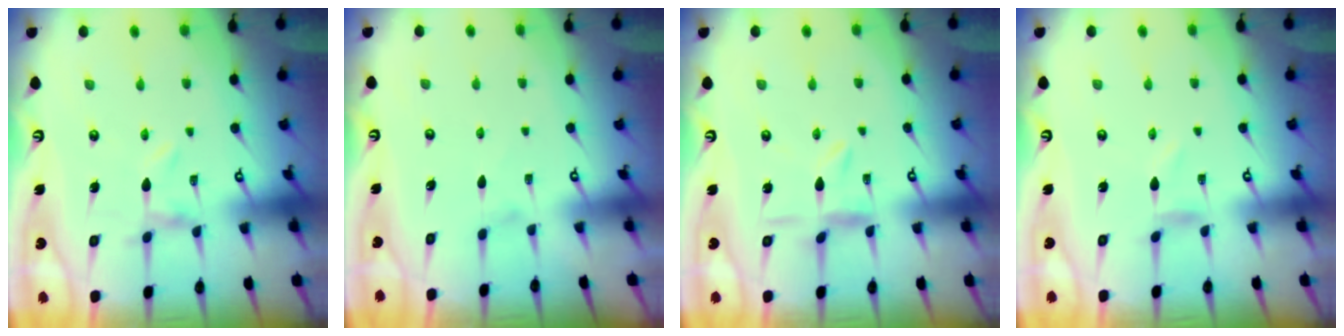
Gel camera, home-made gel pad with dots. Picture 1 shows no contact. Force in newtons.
{"total": 0.8, "press": 0.8, "slide": 0.1}
{"total": 1.3, "press": 1.2, "slide": 0.2}
{"total": 0.7, "press": 0.7, "slide": 0.1}